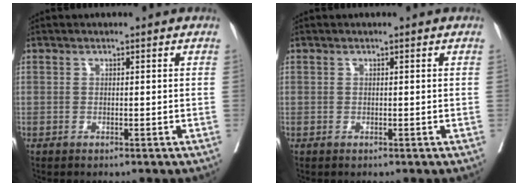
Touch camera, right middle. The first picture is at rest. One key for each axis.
{"total": 0.0}